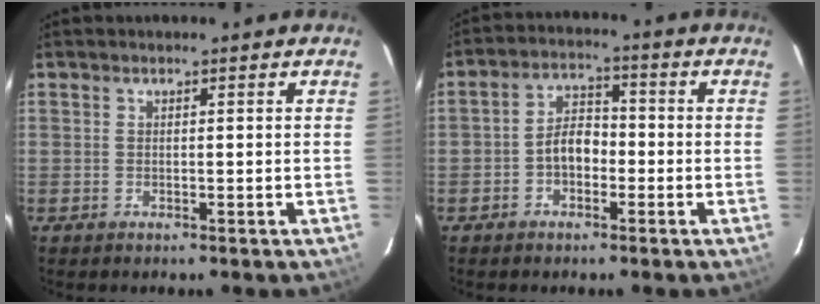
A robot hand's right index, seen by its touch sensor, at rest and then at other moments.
{"total": 5.2, "force": [-2.0, 3.5, 3.3], "torque": [-0.058, 0.021, -0.033]}